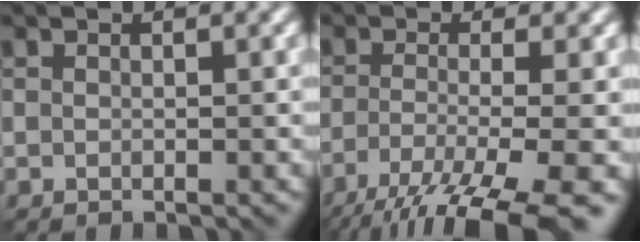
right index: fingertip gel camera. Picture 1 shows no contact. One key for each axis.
{"total": 10.0, "fx": -6.8, "fy": 2.5, "fz": 6.9, "tx": -0.135, "ty": -0.023, "tz": -0.103}